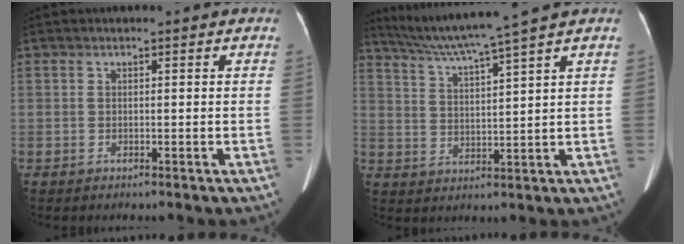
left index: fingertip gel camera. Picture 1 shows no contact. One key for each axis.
{"total": 9.7, "fx": 8.0, "fy": -2.5, "fz": 4.8, "tx": -0.087, "ty": 0.005, "tz": 0.143}